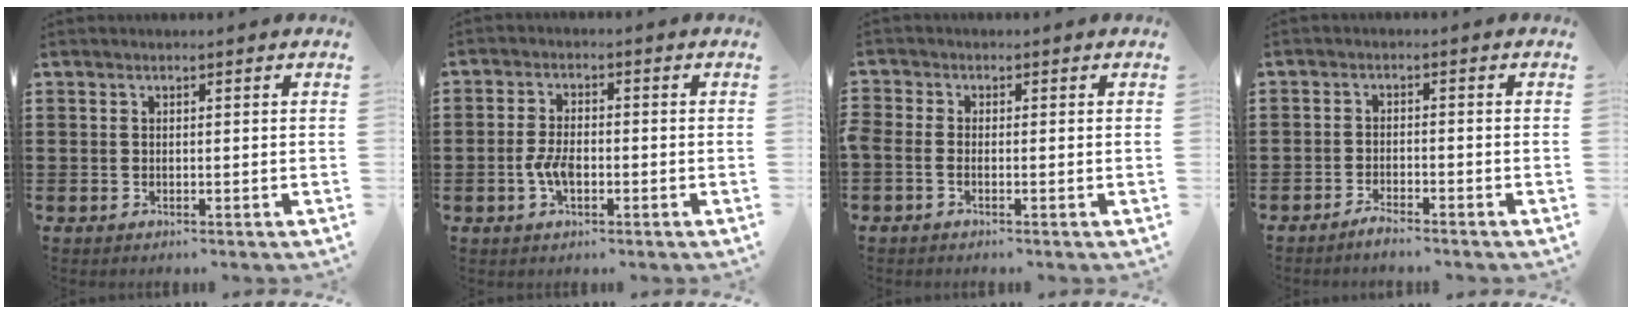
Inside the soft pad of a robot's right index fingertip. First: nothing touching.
{"total": 3.6, "force": [-1.2, 1.6, 3.1], "torque": [-0.077, -0.008, -0.024]}
{"total": 1.1, "force": [-0.8, 0.3, 0.8], "torque": [-0.022, -0.004, -0.017]}
{"total": 1.9, "force": [-1.8, 0.1, 0.5], "torque": [-0.012, 0.000, -0.035]}